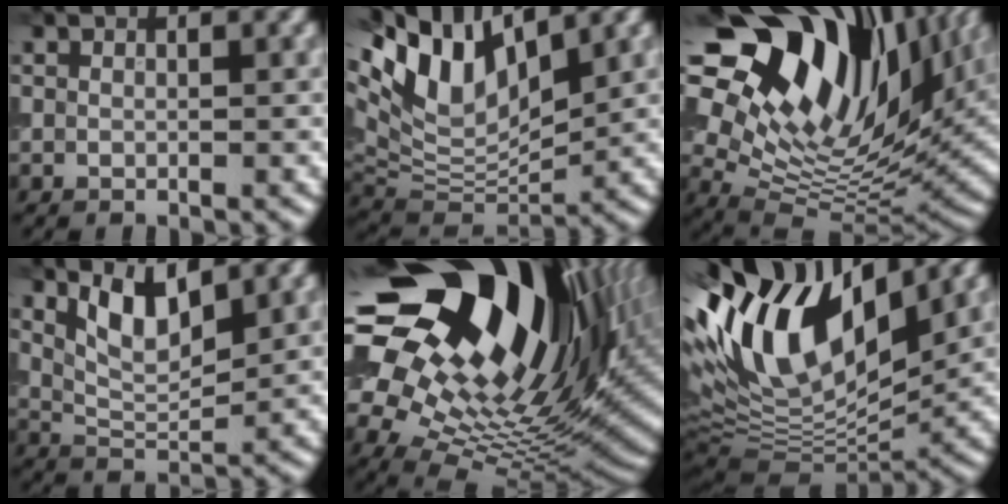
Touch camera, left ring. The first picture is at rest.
{"total": 10.6, "force": [5.5, 5.4, 7.3], "torque": [-0.156, 0.012, 0.102]}
{"total": 18.6, "force": [9.6, 9.8, 12.6], "torque": [-0.202, 0.023, 0.166]}
{"total": 4.8, "force": [2.5, 1.9, 3.7], "torque": [-0.076, -0.003, 0.048]}
{"total": 21.2, "force": [8.0, 11.4, 15.9], "torque": [-0.273, -0.011, 0.156]}
{"total": 14.3, "force": [5.4, 7.1, 11.2], "torque": [-0.205, 0.023, 0.093]}